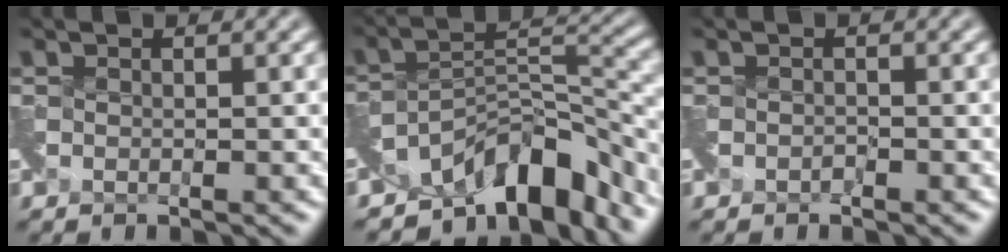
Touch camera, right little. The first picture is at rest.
{"total": 7.7, "force": [-6.1, 2.1, 4.2], "torque": [-0.045, 0.004, -0.112]}
{"total": 0.6, "force": [-0.5, 0.0, -0.2], "torque": [0.002, -0.001, -0.009]}